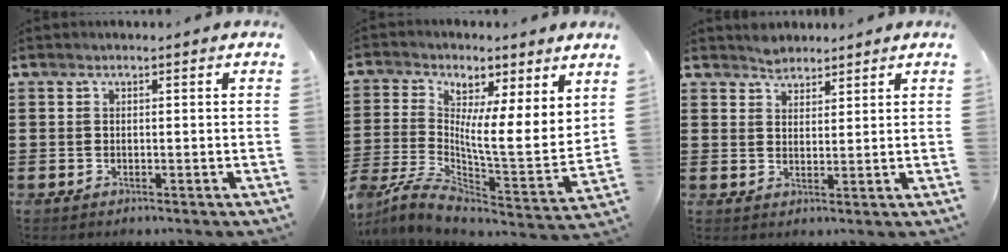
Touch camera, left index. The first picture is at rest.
{"total": 6.1, "force": [2.4, 2.1, 5.2], "torque": [-0.119, -0.036, 0.037]}
{"total": 2.4, "force": [2.2, 1.0, -0.1], "torque": [-0.005, 0.004, 0.044]}